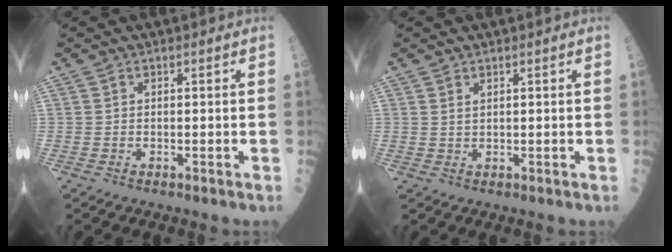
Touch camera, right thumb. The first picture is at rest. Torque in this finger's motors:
{"motor_torque": [-0.04, 0.03, -0.09, 0.27, -0.02]}